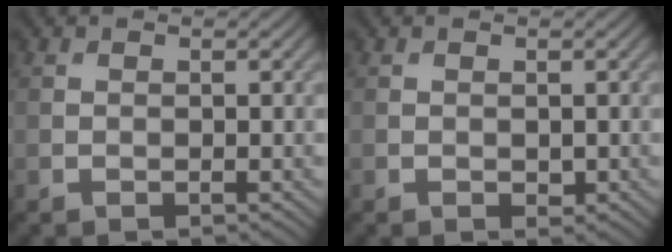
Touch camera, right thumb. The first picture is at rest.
{"total": 0.7, "force": [-0.1, 0.4, 0.5], "torque": [-0.006, -0.004, 0.000]}